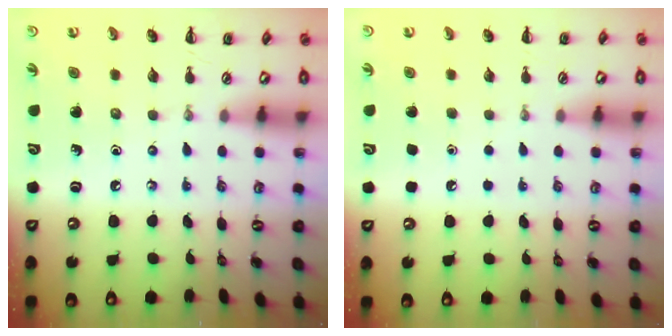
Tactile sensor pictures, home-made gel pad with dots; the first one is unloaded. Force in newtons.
{"total": 1.7, "press": 1.7, "slide": 0.1}